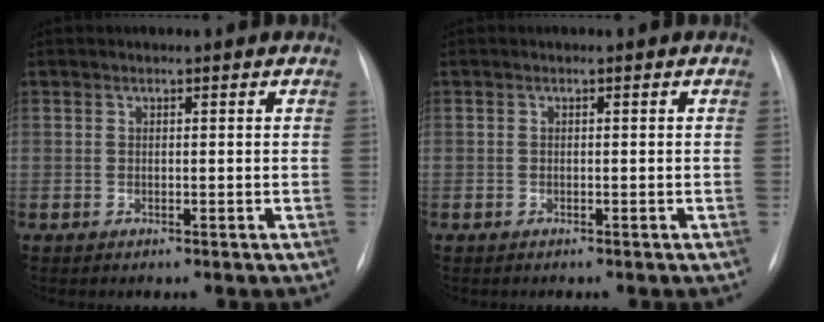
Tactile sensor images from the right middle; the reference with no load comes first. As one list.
[{"total": 0.0}]